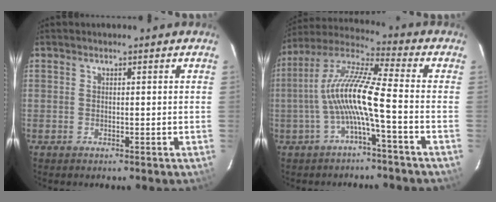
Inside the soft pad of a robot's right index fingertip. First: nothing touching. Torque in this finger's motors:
{"motor_torque": [1.67, -0.47, 1.05, 0.21]}